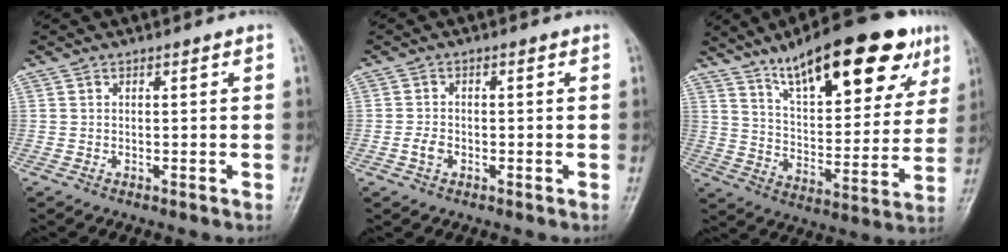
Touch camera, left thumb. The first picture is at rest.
{"total": 2.5, "force": [-1.0, 1.7, 1.5], "torque": [-0.026, 0.005, -0.021]}
{"total": 24.7, "force": [14.8, 8.5, 17.9], "torque": [-0.227, -0.038, 0.231]}